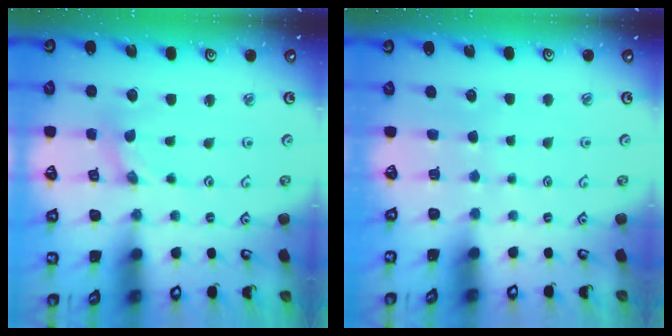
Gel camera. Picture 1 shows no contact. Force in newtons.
{"total": 0.0}